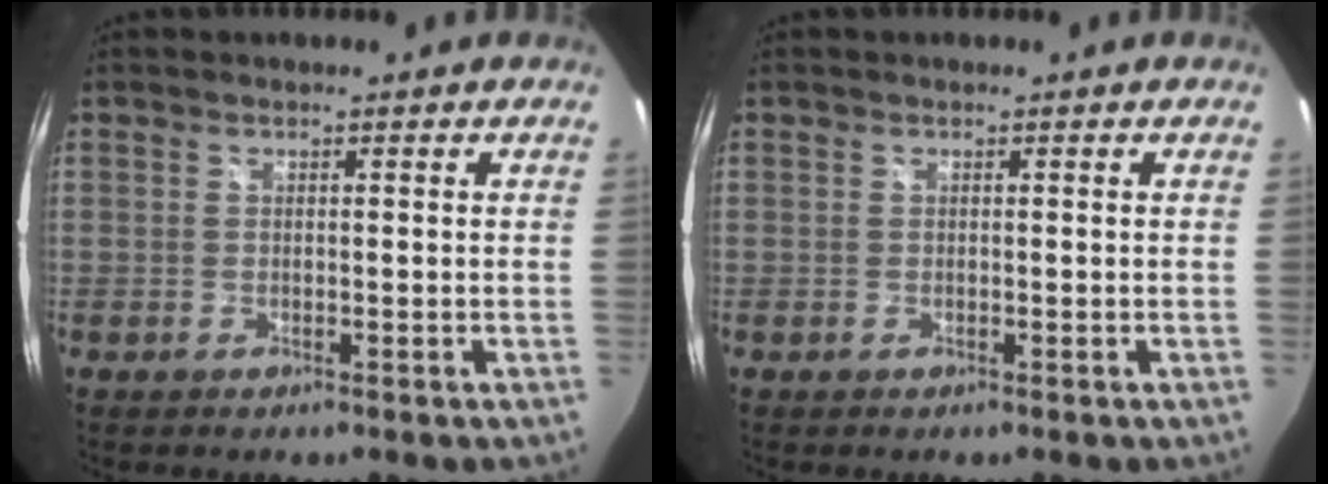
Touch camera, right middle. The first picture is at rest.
{"total": 0.0}